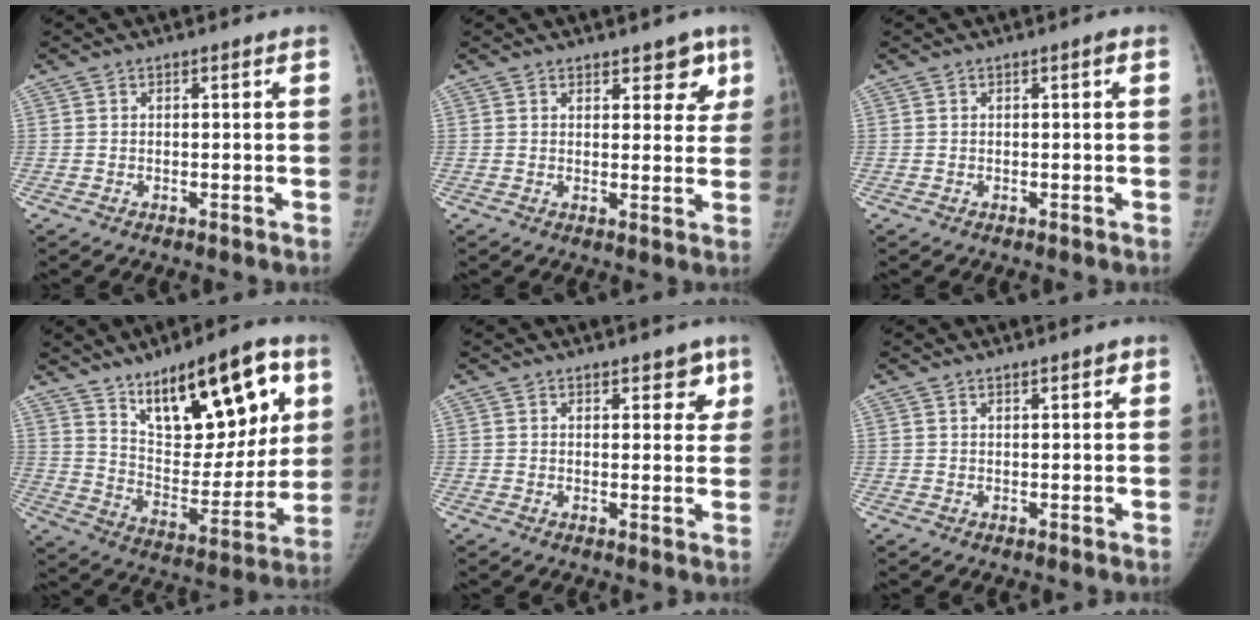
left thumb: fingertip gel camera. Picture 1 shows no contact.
{"total": 5.5, "force": [3.4, 3.1, 3.1], "torque": [0.004, -0.015, 0.040]}
{"total": 0.6, "force": [0.1, 0.1, 0.6], "torque": [-0.011, 0.000, 0.000]}
{"total": 23.0, "force": [11.6, 9.5, 17.5], "torque": [-0.218, -0.046, 0.196]}
{"total": 4.5, "force": [2.8, 2.4, 2.6], "torque": [0.004, -0.012, 0.032]}
{"total": 1.6, "force": [1.1, 0.5, 1.0], "torque": [-0.010, -0.004, 0.015]}